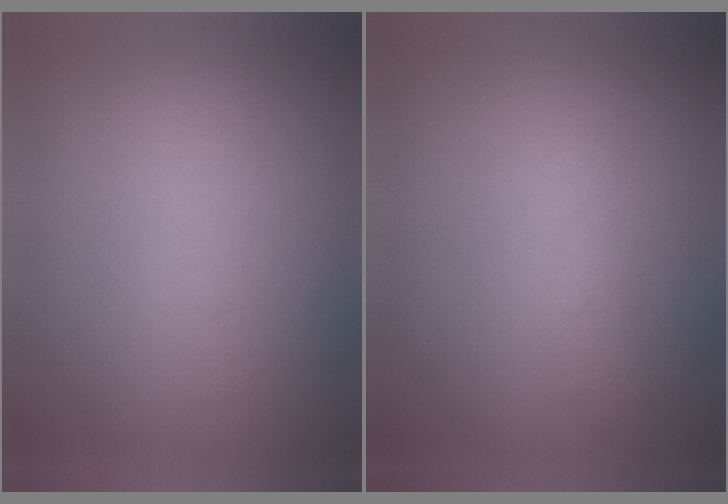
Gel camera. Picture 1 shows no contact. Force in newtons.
{"total": 1.9}